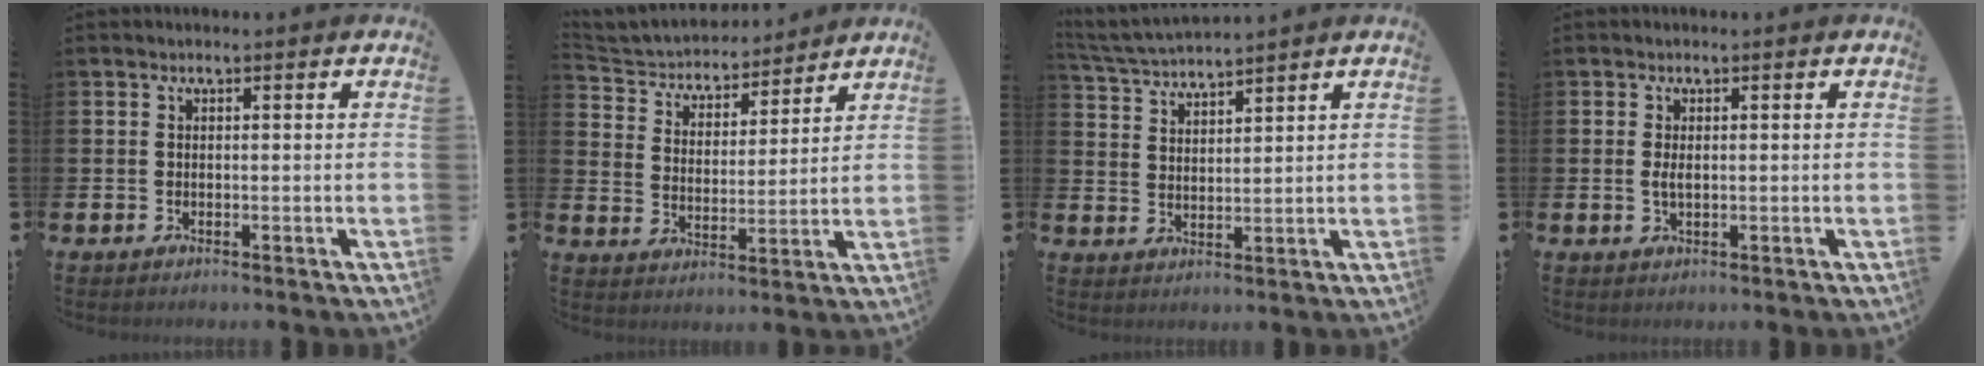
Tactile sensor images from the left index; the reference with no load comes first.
{"total": 4.7, "force": [4.4, 1.7, 0.2], "torque": [-0.033, -0.038, 0.070]}
{"total": 4.1, "force": [4.1, 0.0, 0.3], "torque": [-0.023, -0.022, 0.073]}
{"total": 1.6, "force": [0.1, 0.7, 1.5], "torque": [-0.024, 0.002, 0.000]}